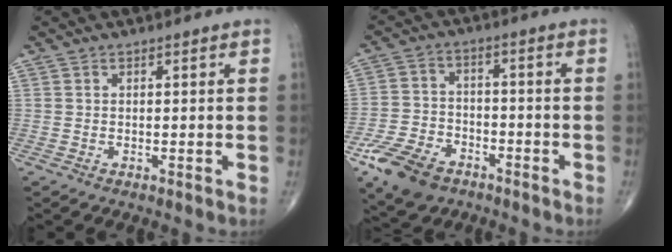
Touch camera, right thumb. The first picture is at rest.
{"total": 11.5, "force": [-6.8, 7.1, 5.9], "torque": [-0.106, 0.023, -0.124]}